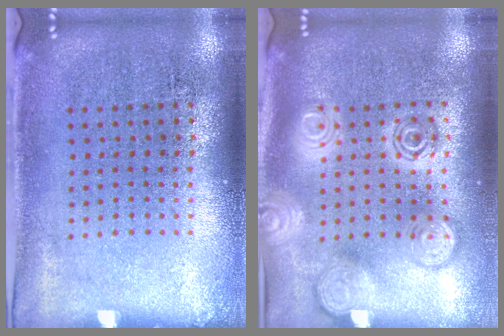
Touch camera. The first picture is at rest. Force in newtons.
{"total": 2.7, "press": 2.7, "slide": 0.3}